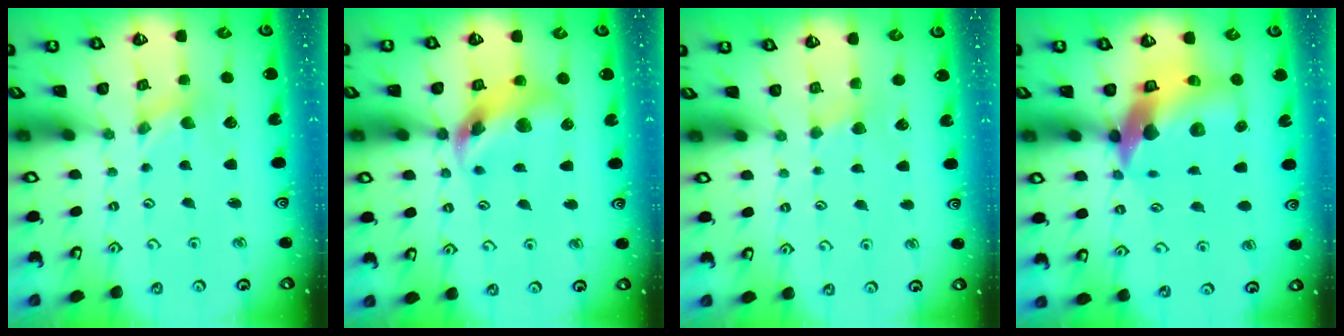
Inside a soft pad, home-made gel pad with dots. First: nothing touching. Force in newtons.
{"total": 13.1, "press": 13.0, "slide": 1.9}
{"total": 2.1, "press": 2.1, "slide": 0.3}
{"total": 15.8, "press": 15.7, "slide": 2.3}